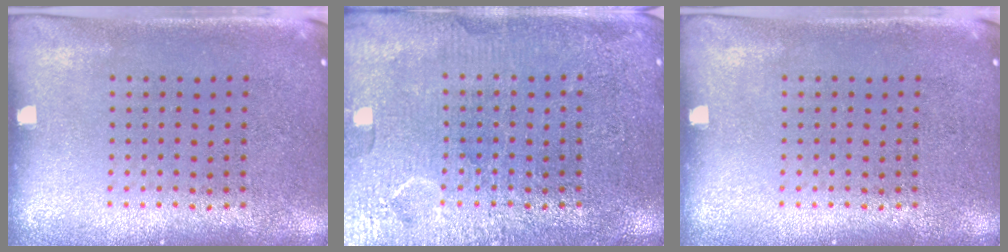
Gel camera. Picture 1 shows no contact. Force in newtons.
{"total": 5.5, "press": 5.4, "slide": 0.7}
{"total": 0.0}